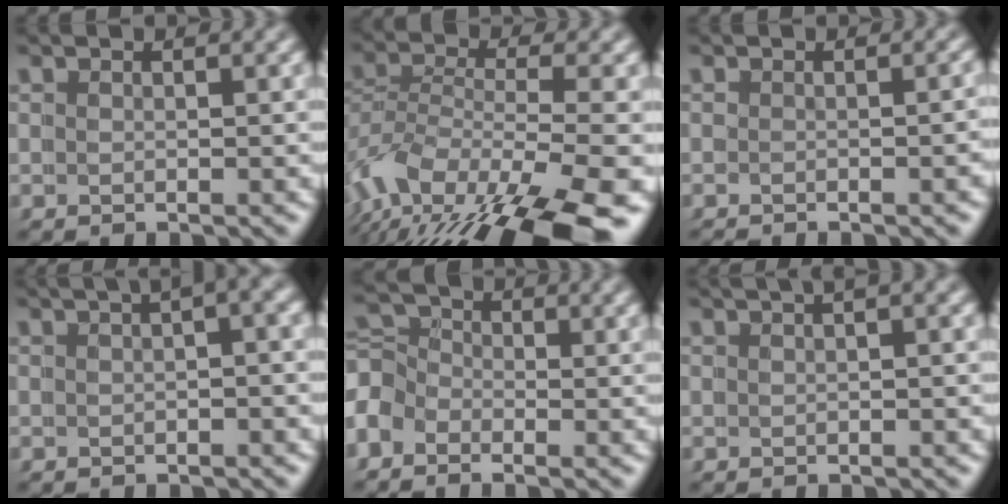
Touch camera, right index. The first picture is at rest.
{"total": 9.4, "force": [-3.5, 4.9, 7.3], "torque": [-0.149, -0.038, -0.041]}
{"total": 1.1, "force": [-0.8, -0.1, 0.7], "torque": [-0.001, 0.004, -0.017]}
{"total": 5.0, "force": [1.7, 2.0, 4.2], "torque": [-0.031, 0.039, 0.012]}
{"total": 4.2, "force": [-1.4, 3.9, 0.7], "torque": [-0.033, -0.020, -0.030]}
{"total": 2.7, "force": [1.2, 0.9, 2.2], "torque": [-0.018, 0.019, 0.012]}